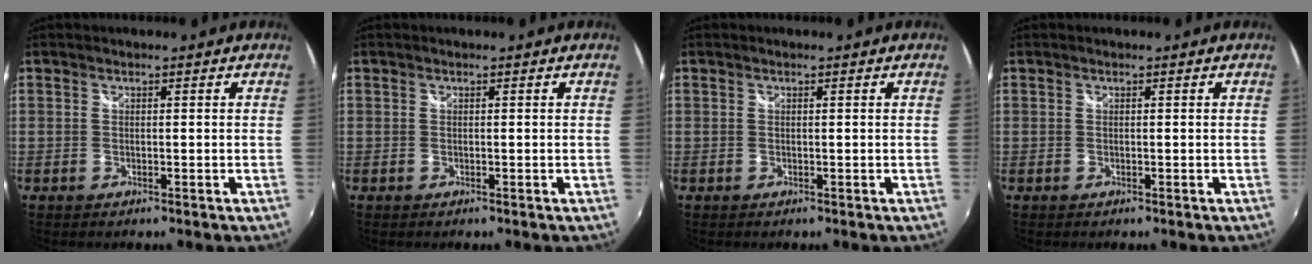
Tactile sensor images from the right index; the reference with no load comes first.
{"total": 0.0}
{"total": 0.0}
{"total": 0.0}